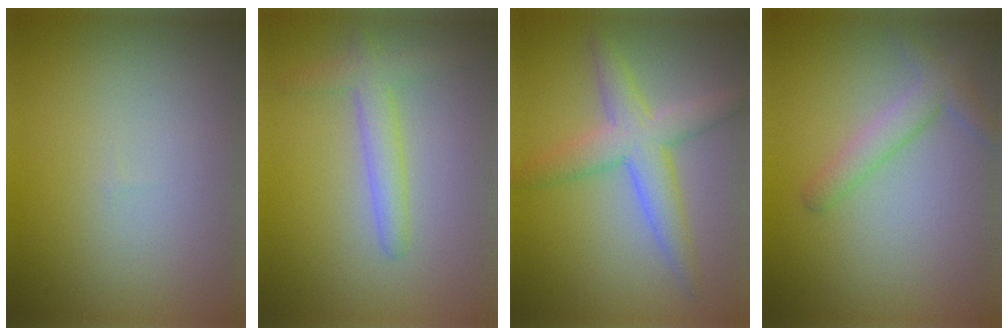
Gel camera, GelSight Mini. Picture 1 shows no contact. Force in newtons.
{"total": 2.6, "press": 2.6, "slide": 0.1}
{"total": 4.6, "press": 4.6, "slide": 0.1}
{"total": 2.5, "press": 2.5, "slide": 0.1}